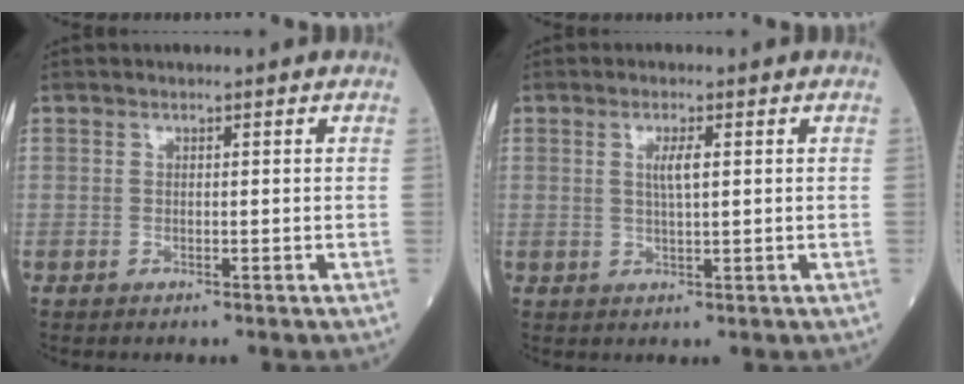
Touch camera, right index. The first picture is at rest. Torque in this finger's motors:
{"motor_torque": [0.04, -0.01, 0.04, 0.02]}